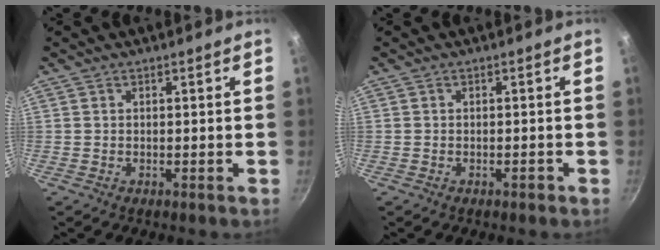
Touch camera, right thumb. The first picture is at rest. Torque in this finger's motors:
{"motor_torque": [-0.20, 0.03, -0.35, 0.05, 0.02]}